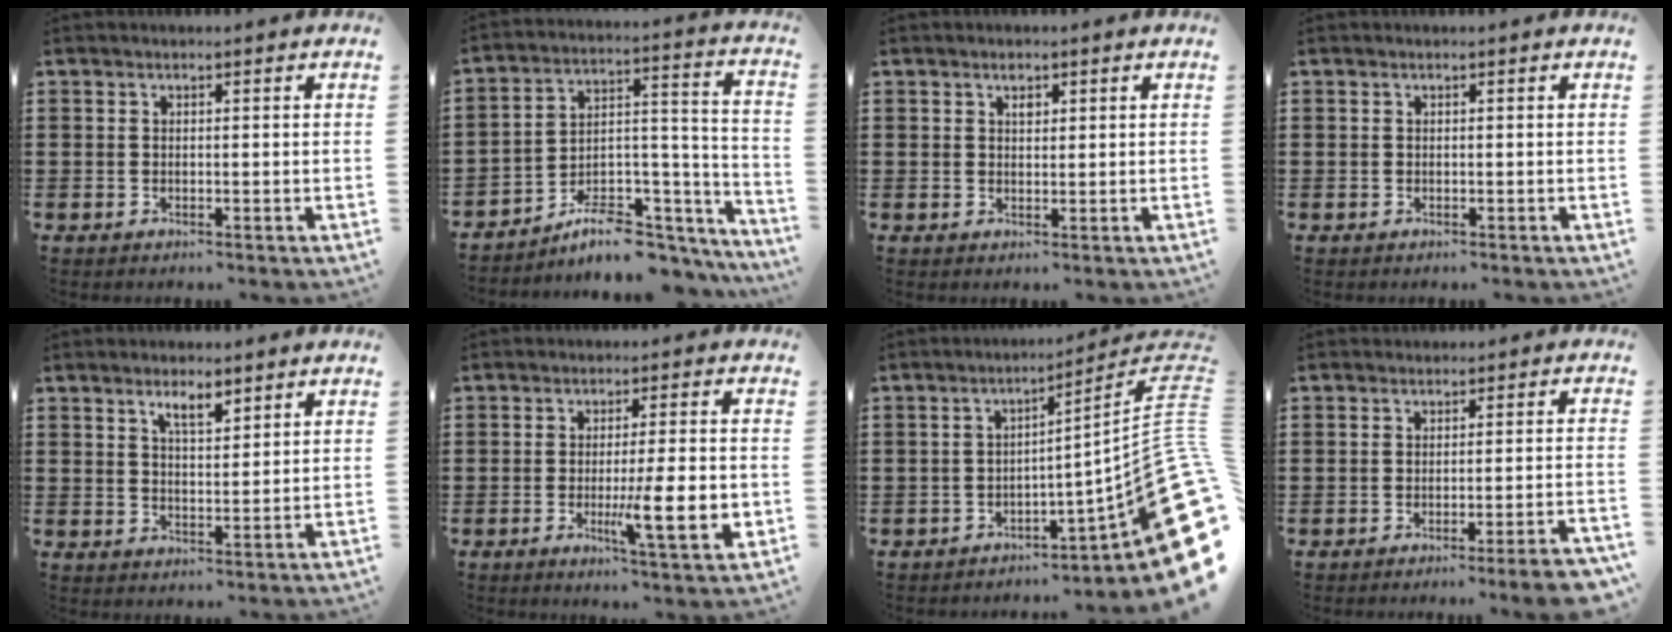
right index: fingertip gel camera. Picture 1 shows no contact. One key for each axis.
{"total": 7.9, "fx": -6.2, "fy": 3.5, "fz": 3.5, "tx": -0.049, "ty": 0.016, "tz": -0.109}
{"total": 1.7, "fx": 0.9, "fy": 1.0, "fz": 1.0, "tx": -0.016, "ty": 0.000, "tz": 0.014}
{"total": 0.0}
{"total": 3.5, "fx": 2.5, "fy": 0.9, "fz": 2.3, "tx": -0.042, "ty": 0.000, "tz": 0.043}
{"total": 10.3, "fx": -2.3, "fy": 1.5, "fz": 9.9, "tx": -0.157, "ty": -0.014, "tz": -0.035}
{"total": 13.7, "fx": -3.4, "fy": 4.2, "fz": 12.5, "tx": -0.158, "ty": -0.011, "tz": -0.052}
{"total": 3.4, "fx": -2.7, "fy": -0.4, "fz": 2.1, "tx": -0.033, "ty": -0.010, "tz": -0.050}